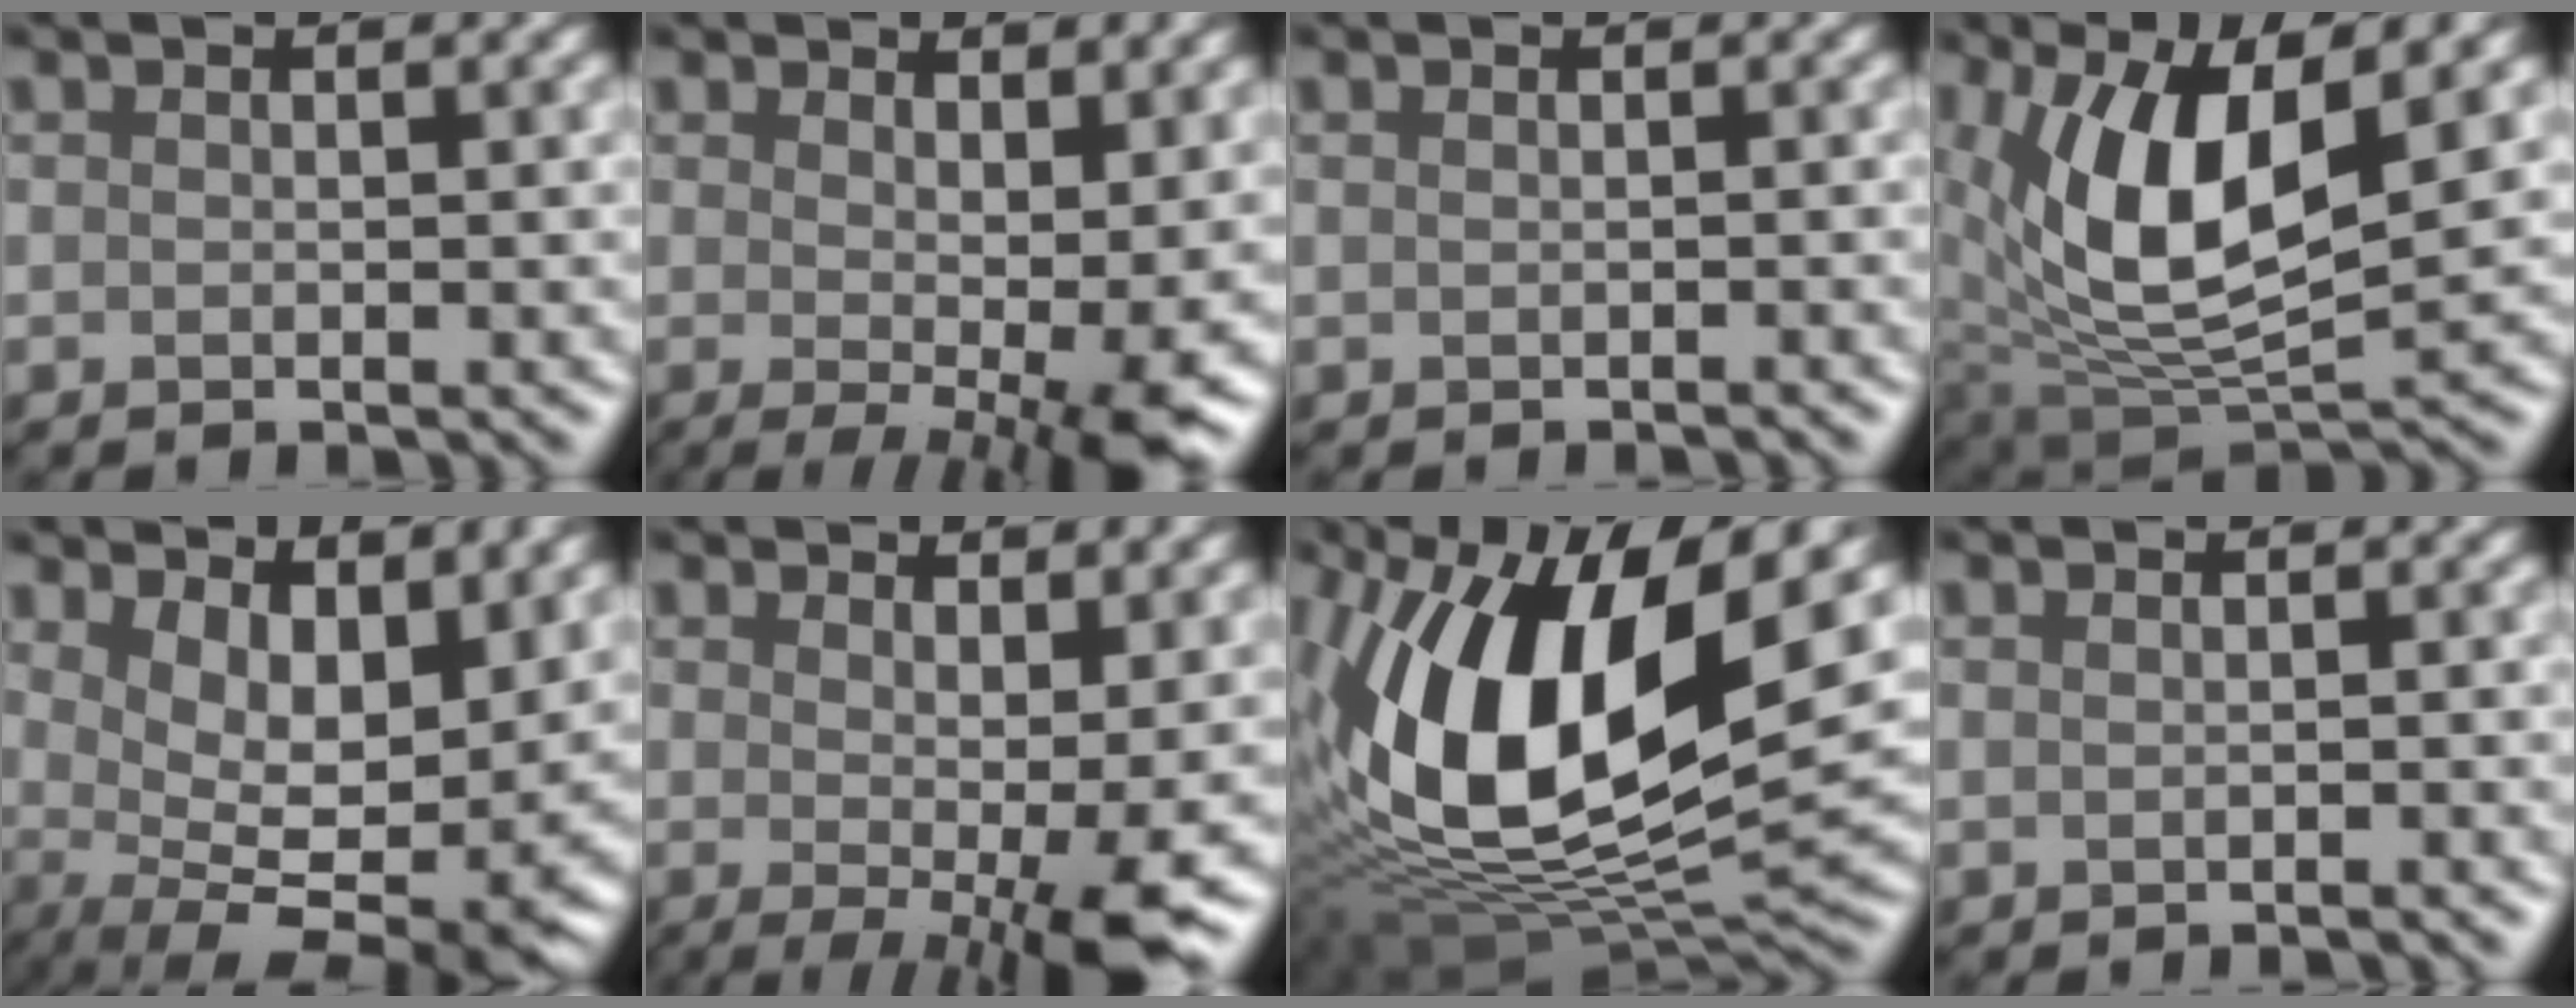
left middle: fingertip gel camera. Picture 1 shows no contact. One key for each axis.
{"total": 7.2, "fx": 0.4, "fy": 2.4, "fz": 6.8, "tx": -0.096, "ty": -0.015, "tz": 0.012}
{"total": 0.6, "fx": -0.5, "fy": 0.0, "fz": 0.1, "tx": 0.000, "ty": -0.001, "tz": -0.010}
{"total": 9.9, "fx": 3.0, "fy": 4.4, "fz": 8.4, "tx": -0.171, "ty": -0.011, "tz": 0.055}
{"total": 11.1, "fx": 1.8, "fy": 5.9, "fz": 9.2, "tx": -0.124, "ty": -0.026, "tz": 0.055}
{"total": 7.2, "fx": -0.1, "fy": 2.0, "fz": 7.0, "tx": -0.098, "ty": -0.014, "tz": 0.003}
{"total": 16.0, "fx": 3.7, "fy": 8.0, "fz": 13.4, "tx": -0.260, "ty": -0.005, "tz": 0.049}
{"total": 0.9, "fx": -0.9, "fy": 0.0, "fz": 0.1, "tx": 0.000, "ty": -0.002, "tz": -0.017}